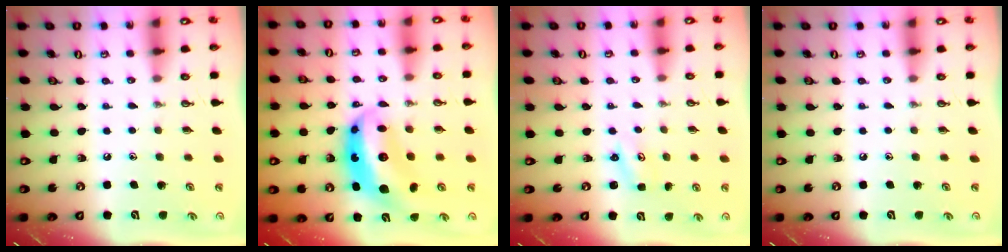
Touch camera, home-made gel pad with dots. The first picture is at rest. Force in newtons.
{"total": 10.6, "press": 10.6, "slide": 1.0}
{"total": 1.7, "press": 1.7, "slide": 0.3}
{"total": 0.0}